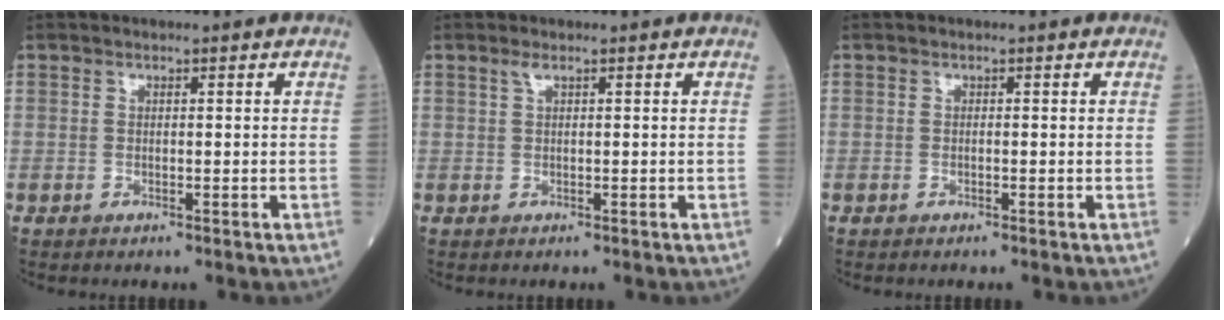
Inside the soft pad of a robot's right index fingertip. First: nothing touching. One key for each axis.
{"total": 0.9, "fx": 0.6, "fy": 0.1, "fz": 0.7, "tx": -0.020, "ty": 0.007, "tz": 0.011}
{"total": 0.0}